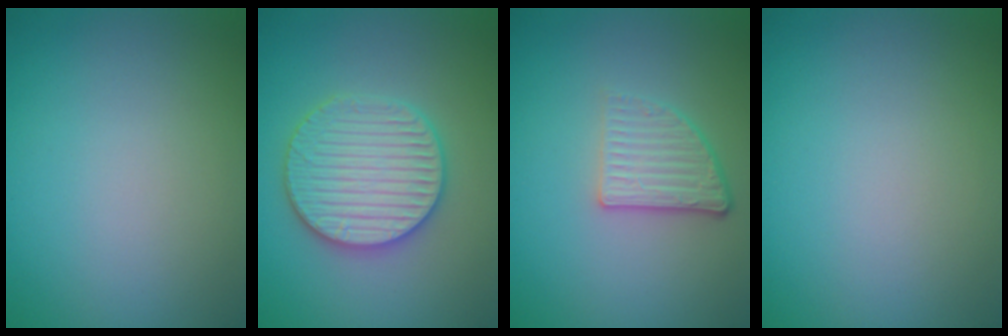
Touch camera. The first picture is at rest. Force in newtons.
{"total": 5.9, "press": 5.7, "slide": 1.1}
{"total": 3.0, "press": 2.3, "slide": 1.8}
{"total": 0.0}